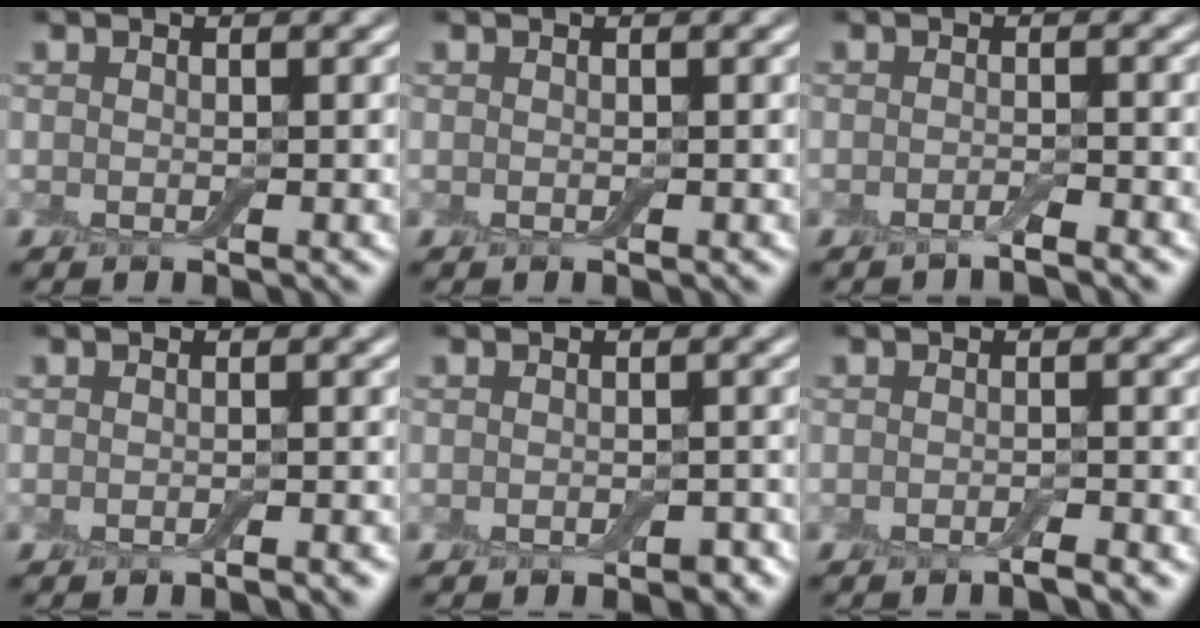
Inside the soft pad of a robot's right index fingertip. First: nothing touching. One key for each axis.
{"total": 0.0}
{"total": 1.2, "fx": -0.9, "fy": 0.1, "fz": 0.9, "tx": -0.011, "ty": -0.002, "tz": -0.022}
{"total": 1.1, "fx": -0.7, "fy": 0.2, "fz": 0.9, "tx": -0.006, "ty": 0.001, "tz": -0.012}
{"total": 1.2, "fx": -0.7, "fy": 0.6, "fz": 0.8, "tx": -0.015, "ty": -0.002, "tz": -0.009}
{"total": 1.4, "fx": -0.9, "fy": 0.1, "fz": 1.1, "tx": -0.011, "ty": -0.001, "tz": -0.017}